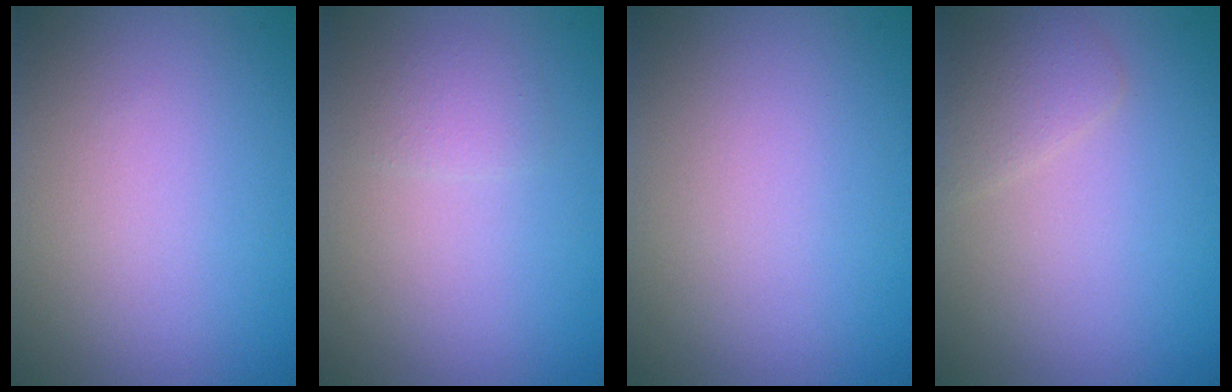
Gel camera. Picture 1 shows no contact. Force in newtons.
{"total": 1.2, "press": 1.2, "slide": 0.1}
{"total": 0.0}
{"total": 1.7, "press": 1.7, "slide": 0.0}